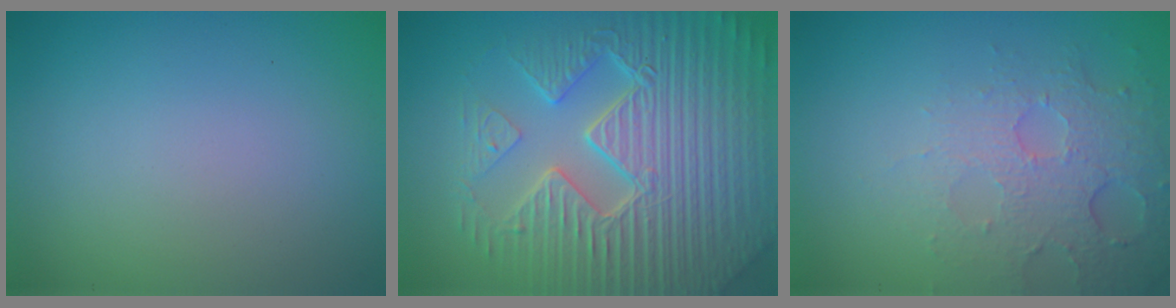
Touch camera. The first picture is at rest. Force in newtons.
{"total": 9.8, "press": 6.9, "slide": 7.0}
{"total": 4.7, "press": 3.1, "slide": 3.5}